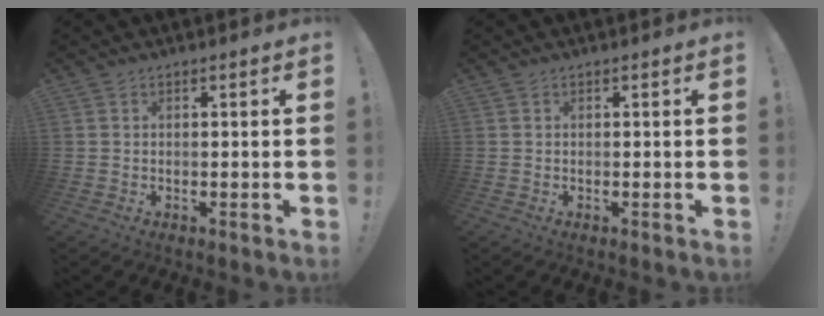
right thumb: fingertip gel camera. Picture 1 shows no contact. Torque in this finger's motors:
{"motor_torque": [0.03, 0.02, 0.00, -0.01, 0.01]}